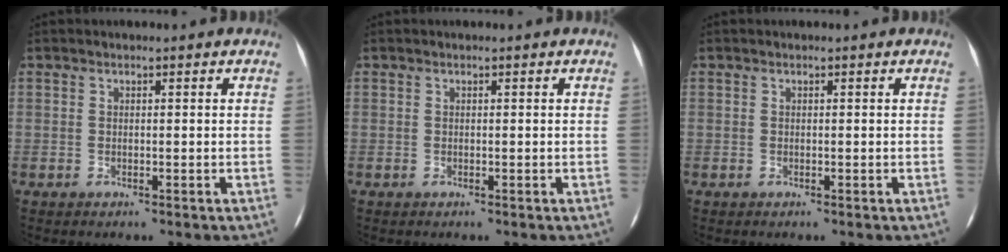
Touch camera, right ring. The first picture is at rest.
{"total": 0.0}
{"total": 0.0}